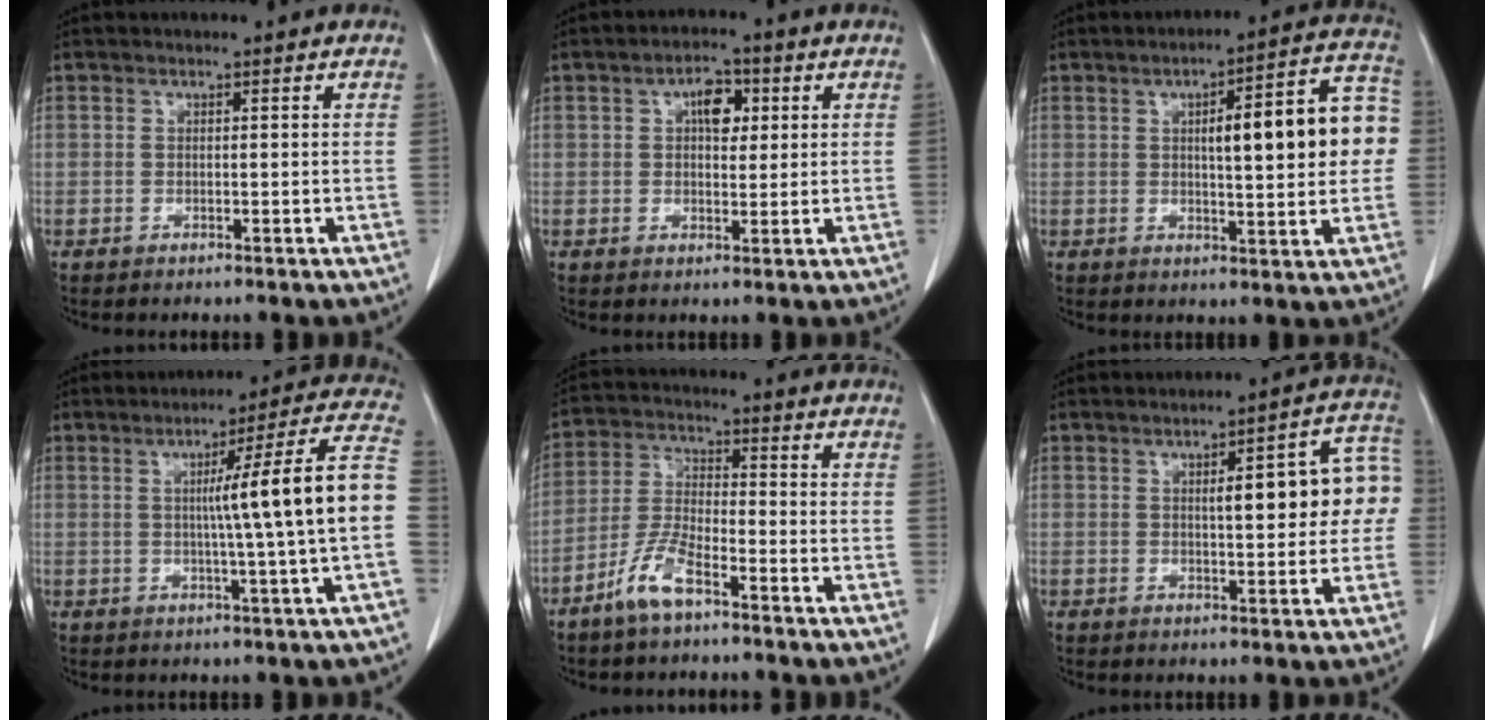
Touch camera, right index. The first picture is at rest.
{"total": 4.8, "force": [1.5, 2.5, 3.8], "torque": [-0.059, 0.012, 0.022]}
{"total": 14.3, "force": [1.7, 3.1, 13.9], "torque": [-0.175, 0.035, 0.021]}
{"total": 14.0, "force": [-0.2, -2.1, 13.9], "torque": [-0.186, 0.013, -0.007]}
{"total": 7.2, "force": [-4.8, 1.6, 5.1], "torque": [-0.116, -0.005, -0.100]}
{"total": 11.3, "force": [1.2, 2.7, 10.9], "torque": [-0.133, 0.034, 0.014]}